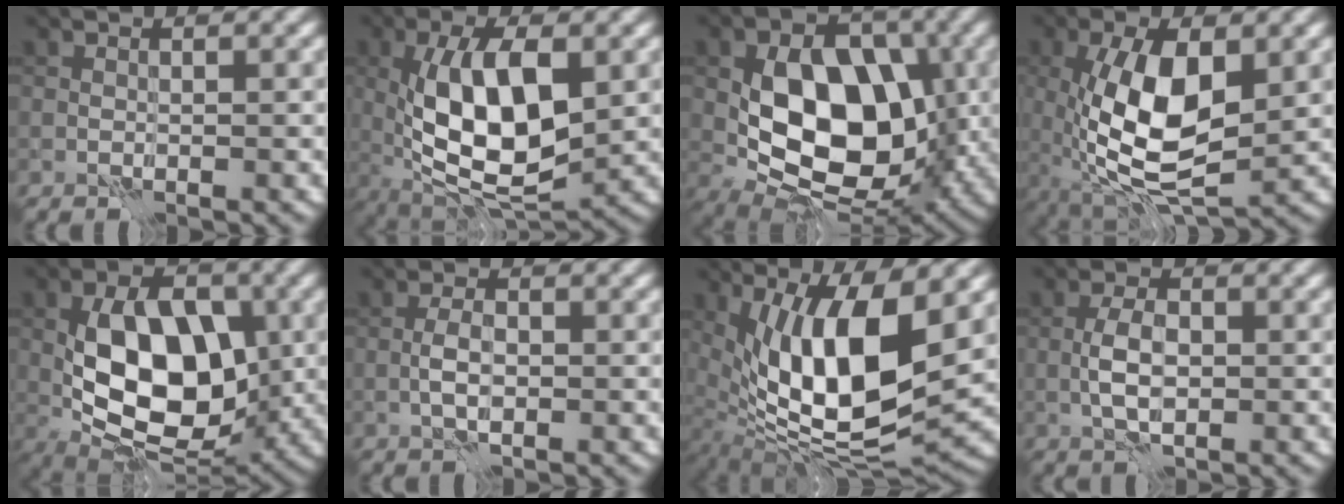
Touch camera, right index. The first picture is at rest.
{"total": 10.5, "force": [0.1, 4.3, 9.5], "torque": [-0.169, -0.002, 0.001]}
{"total": 10.7, "force": [-0.3, 7.1, 8.0], "torque": [-0.131, -0.011, -0.006]}
{"total": 10.0, "force": [-0.4, 4.6, 8.9], "torque": [-0.180, -0.008, -0.004]}
{"total": 10.6, "force": [-0.7, 6.3, 8.6], "torque": [-0.137, -0.001, -0.013]}
{"total": 2.2, "force": [-0.8, 1.0, 1.8], "torque": [-0.031, 0.002, -0.014]}
{"total": 12.4, "force": [1.6, 4.6, 11.4], "torque": [-0.186, -0.011, 0.026]}
{"total": 3.1, "force": [-0.7, 1.6, 2.6], "torque": [-0.050, 0.001, -0.013]}